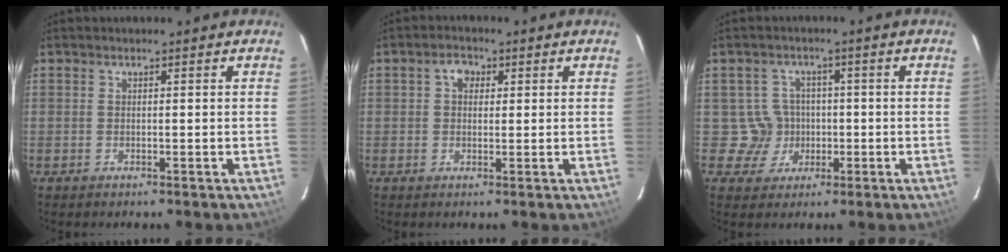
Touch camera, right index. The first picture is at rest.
{"total": 2.9, "force": [0.8, 2.3, 1.5], "torque": [-0.022, 0.012, 0.013]}
{"total": 4.7, "force": [-0.5, 4.7, 0.0], "torque": [-0.005, 0.016, -0.003]}